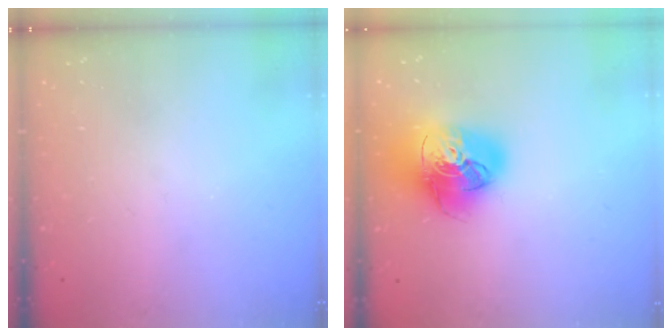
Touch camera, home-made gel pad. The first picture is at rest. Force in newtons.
{"total": 21.8, "press": 21.6, "slide": 2.6}